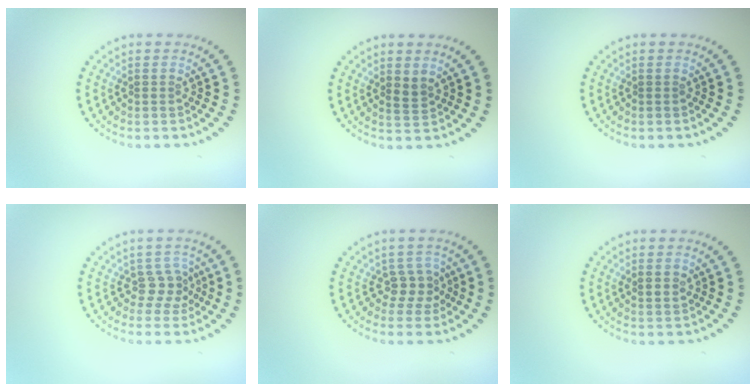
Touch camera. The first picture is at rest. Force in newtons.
{"total": 1.2, "press": 1.0, "slide": 0.7}
{"total": 0.0}
{"total": 2.0, "press": 1.3, "slide": 1.5}
{"total": 2.1, "press": 1.6, "slide": 1.4}
{"total": 1.1, "press": 1.0, "slide": 0.5}